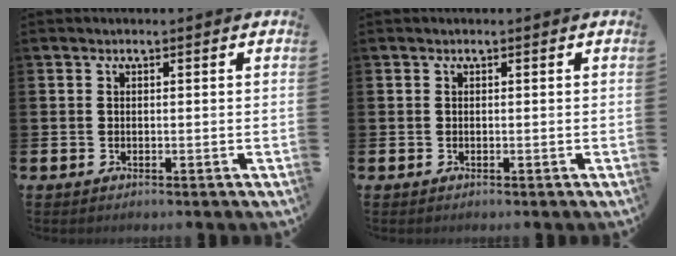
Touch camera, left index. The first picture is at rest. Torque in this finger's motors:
{"motor_torque": [-0.07, 0.07, -0.03, -0.01]}